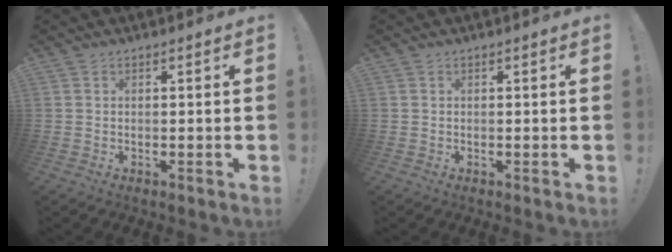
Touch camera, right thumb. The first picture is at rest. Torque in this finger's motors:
{"motor_torque": [0.01, -0.03, -0.06, 0.07, 0.00]}